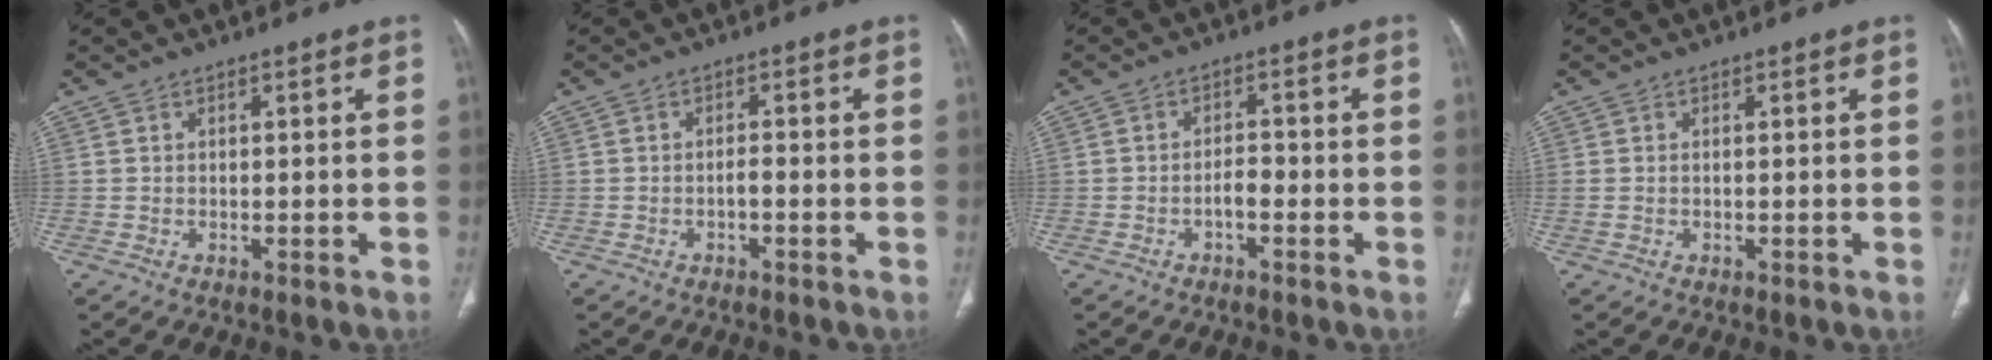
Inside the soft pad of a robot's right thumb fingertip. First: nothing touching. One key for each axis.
{"total": 1.2, "fx": -0.7, "fy": 0.4, "fz": 0.9, "tx": -0.016, "ty": 0.007, "tz": -0.012}
{"total": 2.4, "fx": -1.2, "fy": 1.0, "fz": 1.8, "tx": -0.025, "ty": 0.015, "tz": -0.021}
{"total": 1.0, "fx": 0.1, "fy": 0.6, "fz": 0.8, "tx": -0.026, "ty": 0.006, "tz": 0.007}